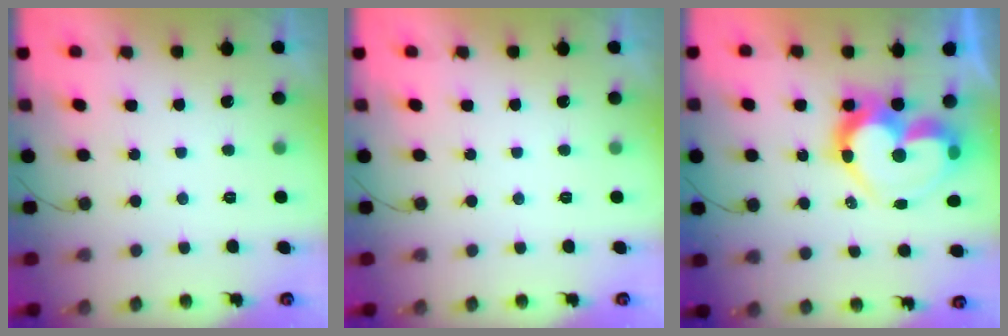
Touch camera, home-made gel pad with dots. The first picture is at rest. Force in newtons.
{"total": 0.0}
{"total": 18.8, "press": 18.7, "slide": 1.8}